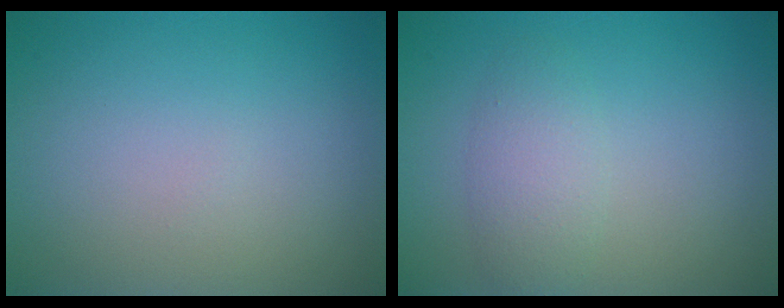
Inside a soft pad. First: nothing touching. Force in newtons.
{"total": 2.5, "press": 2.5, "slide": 0.2}